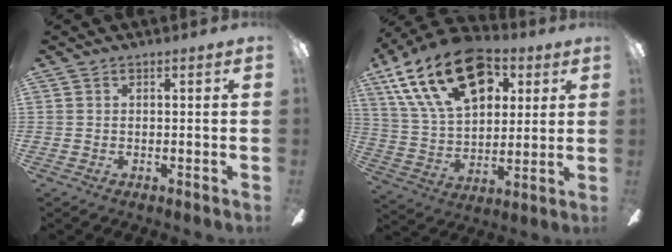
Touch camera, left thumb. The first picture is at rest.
{"total": 23.5, "force": [11.4, 14.0, 15.0], "torque": [-0.261, -0.042, 0.201]}